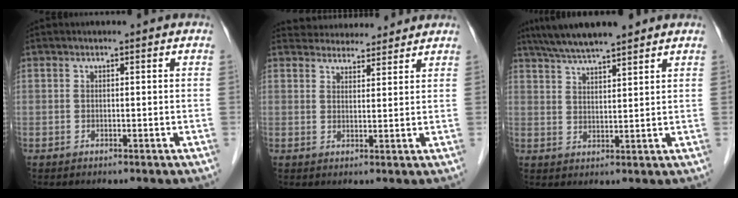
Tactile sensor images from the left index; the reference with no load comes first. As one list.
[{"total": 7.9, "force": [7.6, 1.9, 1.1], "torque": [-0.008, 0.021, 0.102]}, {"total": 9.1, "force": [7.8, 0.7, 4.6], "torque": [-0.077, 0.027, 0.127]}]